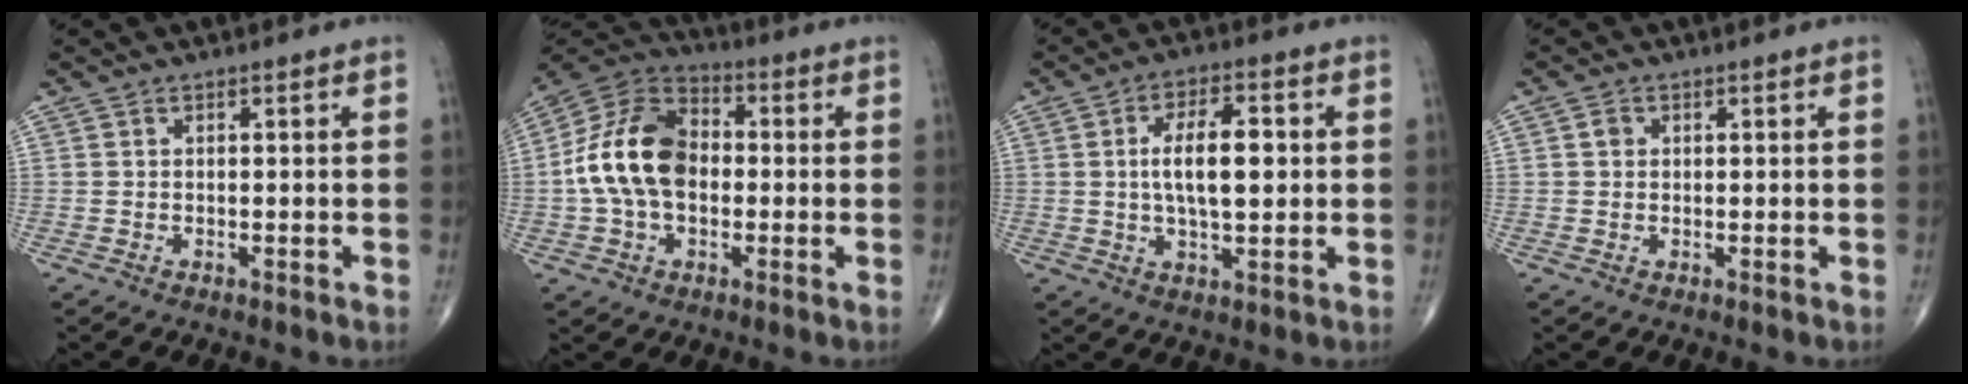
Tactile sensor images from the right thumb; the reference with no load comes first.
{"total": 16.0, "force": [-0.4, 10.7, 11.9], "torque": [-0.212, 0.035, -0.016]}
{"total": 10.1, "force": [0.9, 4.3, 9.1], "torque": [-0.150, 0.004, 0.013]}
{"total": 1.4, "force": [0.3, 1.3, 0.6], "torque": [-0.007, 0.001, 0.003]}